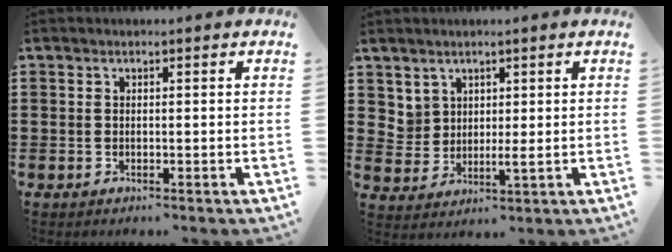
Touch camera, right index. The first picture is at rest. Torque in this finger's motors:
{"motor_torque": [0.40, 0.18, 0.09, 0.02]}